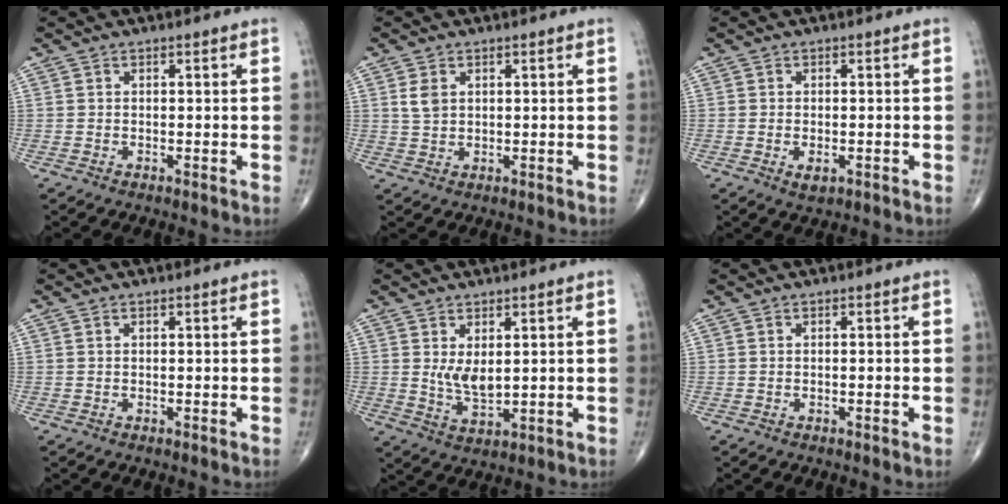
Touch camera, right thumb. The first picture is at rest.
{"total": 2.9, "force": [1.0, 2.0, 1.9], "torque": [-0.033, -0.002, 0.026]}
{"total": 2.3, "force": [-0.9, 1.2, 1.8], "torque": [-0.028, 0.002, -0.010]}
{"total": 0.0}
{"total": 4.9, "force": [1.1, 2.3, 4.1], "torque": [-0.066, -0.019, 0.031]}
{"total": 0.0}